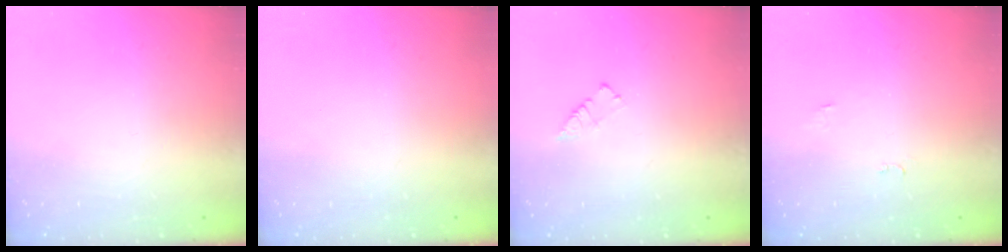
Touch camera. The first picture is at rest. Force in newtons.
{"total": 2.1, "press": 2.0, "slide": 0.4}
{"total": 2.9, "press": 2.9, "slide": 0.4}
{"total": 4.5, "press": 4.5, "slide": 0.5}